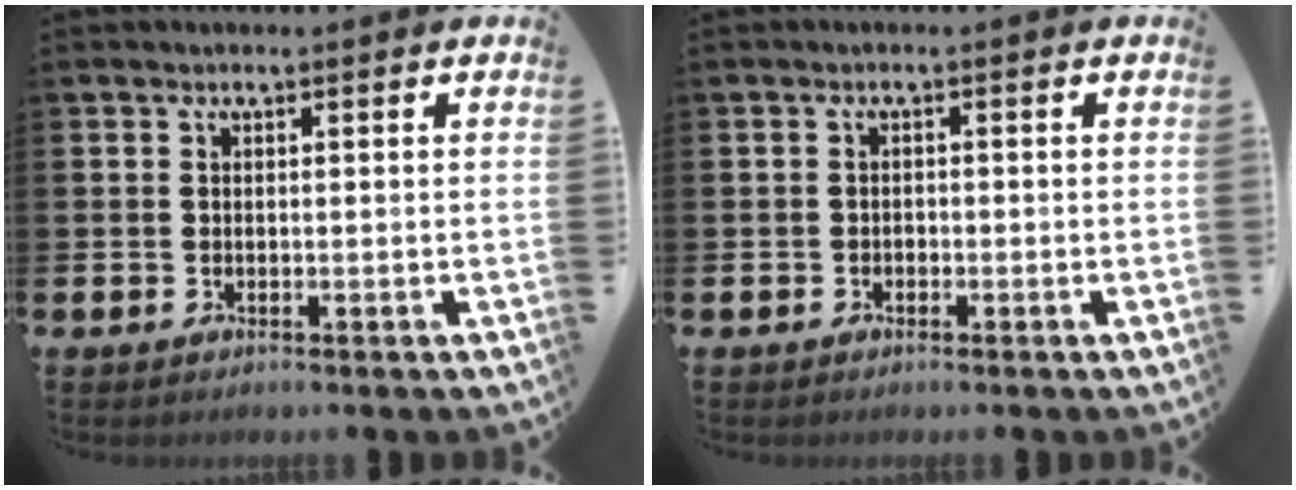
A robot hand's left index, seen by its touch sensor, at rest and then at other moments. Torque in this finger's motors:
{"motor_torque": [-0.13, 0.22, -0.03, -0.01]}